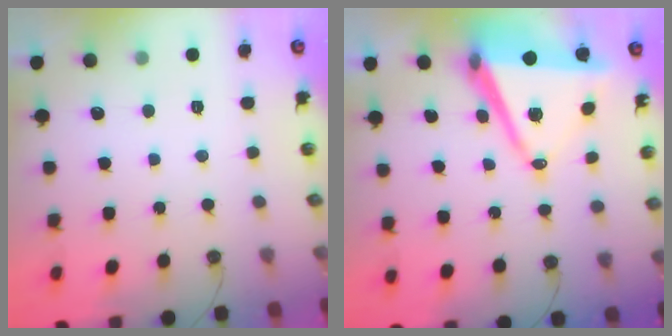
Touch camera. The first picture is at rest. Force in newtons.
{"total": 12.6, "press": 12.0, "slide": 4.0}